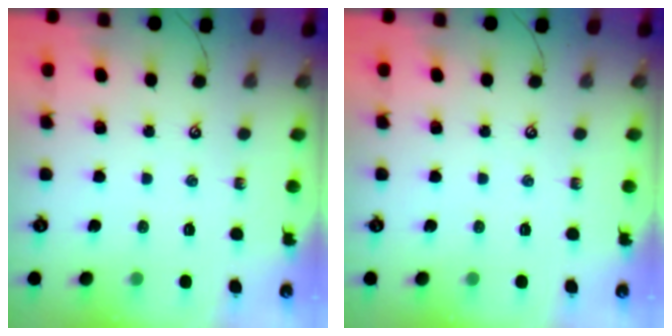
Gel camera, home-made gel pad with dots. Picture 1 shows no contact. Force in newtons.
{"total": 0.0}